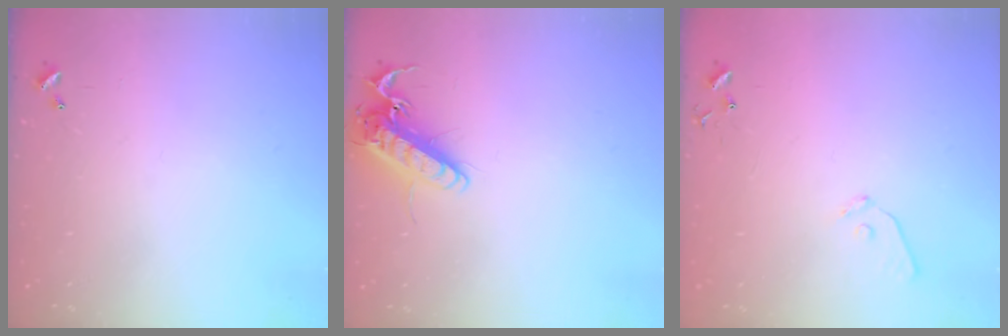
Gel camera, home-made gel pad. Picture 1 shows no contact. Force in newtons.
{"total": 13.4, "press": 13.2, "slide": 2.5}
{"total": 7.4, "press": 7.4, "slide": 0.6}